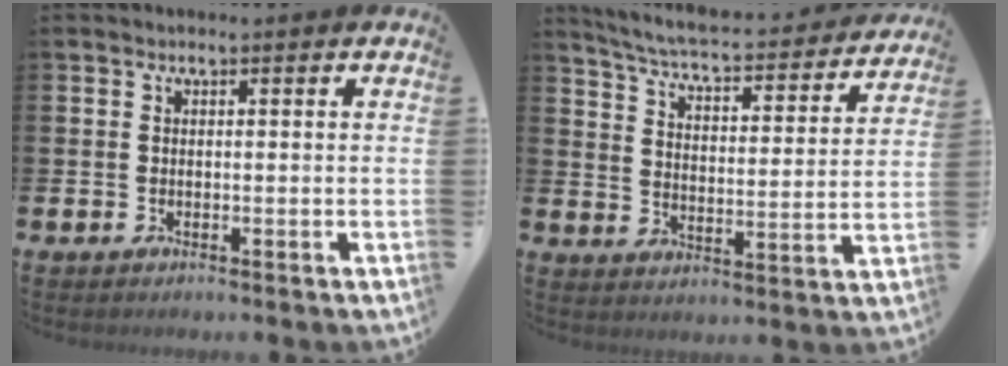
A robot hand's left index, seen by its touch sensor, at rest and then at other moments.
{"total": 5.6, "force": [5.1, 0.7, 2.1], "torque": [-0.072, -0.040, 0.081]}